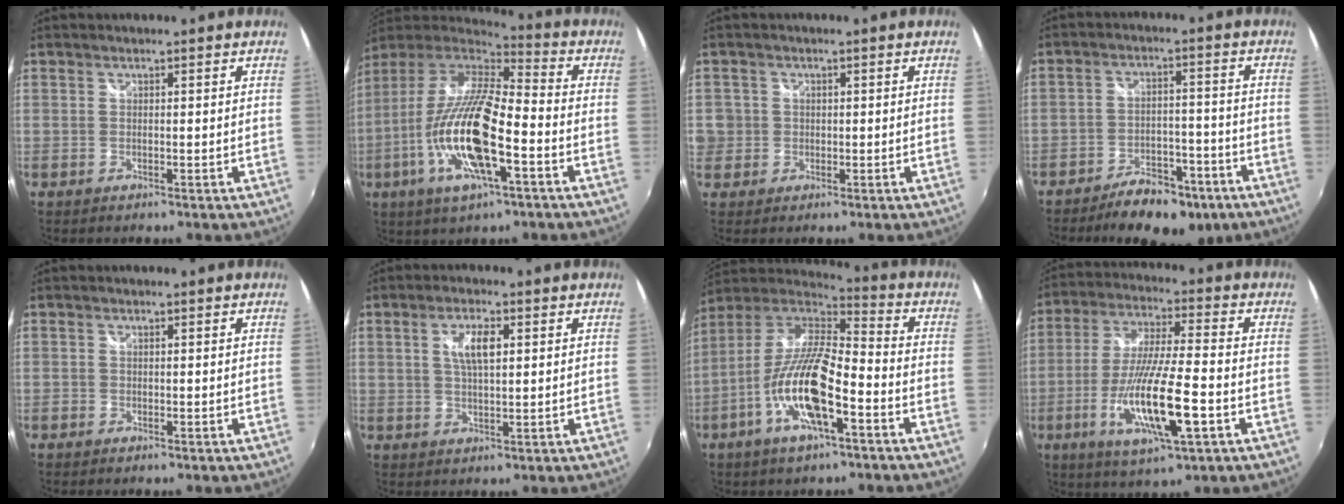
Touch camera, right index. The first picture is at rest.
{"total": 20.5, "force": [-6.9, 5.4, 18.5], "torque": [-0.357, -0.028, -0.135]}
{"total": 4.2, "force": [-0.2, 4.1, 0.6], "torque": [-0.014, 0.008, 0.000]}
{"total": 11.6, "force": [-8.4, 5.4, 5.9], "torque": [-0.117, 0.011, -0.114]}
{"total": 0.7, "force": [-0.5, 0.5, 0.1], "torque": [-0.002, -0.003, -0.011]}
{"total": 5.1, "force": [1.4, 1.7, 4.6], "torque": [-0.083, 0.003, 0.026]}
{"total": 16.5, "force": [-6.8, 4.5, 14.3], "torque": [-0.281, -0.014, -0.132]}
{"total": 16.1, "force": [-5.5, 2.6, 14.9], "torque": [-0.298, -0.026, -0.095]}